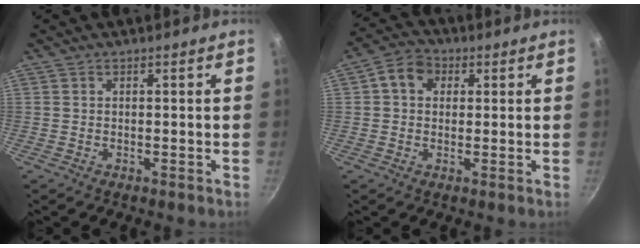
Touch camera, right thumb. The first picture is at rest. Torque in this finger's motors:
{"motor_torque": [0.09, 0.24, 0.06, 0.10, 0.11]}